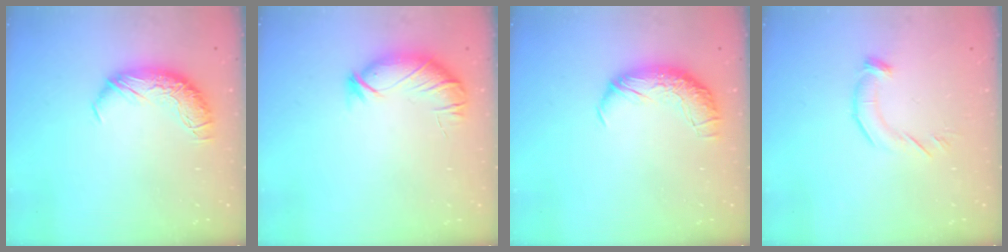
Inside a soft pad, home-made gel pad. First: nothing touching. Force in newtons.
{"total": 3.5, "press": 3.3, "slide": 1.0}
{"total": 2.4, "press": 1.0, "slide": 2.2}
{"total": 3.4, "press": 3.3, "slide": 0.7}